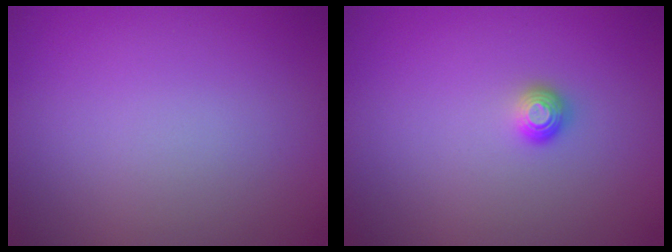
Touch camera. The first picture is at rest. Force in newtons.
{"total": 1.1, "press": 1.0, "slide": 0.4}